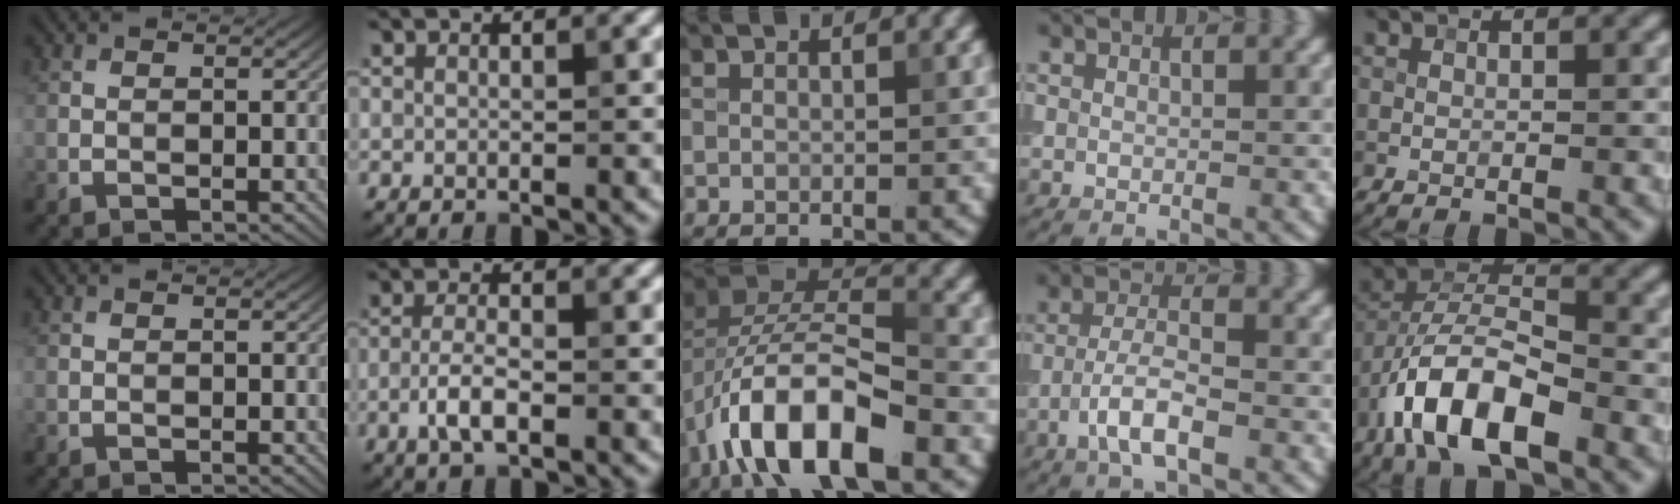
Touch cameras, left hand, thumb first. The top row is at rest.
{"index": {"total": 2.8, "force": [-1.1, 1.0, 2.3], "torque": [-0.049, 0.003, -0.027]}, "middle": {"total": 11.0, "force": [-4.9, 4.9, 8.5], "torque": [-0.158, 0.009, -0.092]}, "ring": {"total": 3.8, "force": [-1.8, 1.1, 3.2], "torque": [-0.066, 0.005, -0.040]}, "little": {"total": 9.2, "force": [-4.5, 4.1, 6.9], "torque": [-0.121, 0.014, -0.088]}}